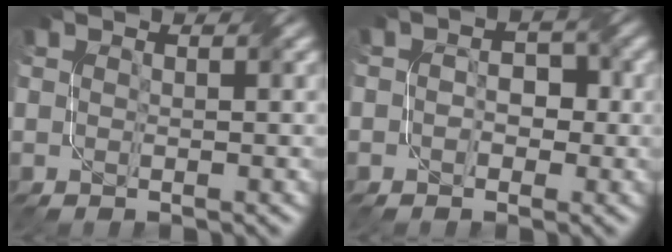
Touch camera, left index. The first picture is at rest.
{"total": 2.4, "force": [-0.2, 1.8, 1.5], "torque": [-0.003, 0.007, -0.012]}